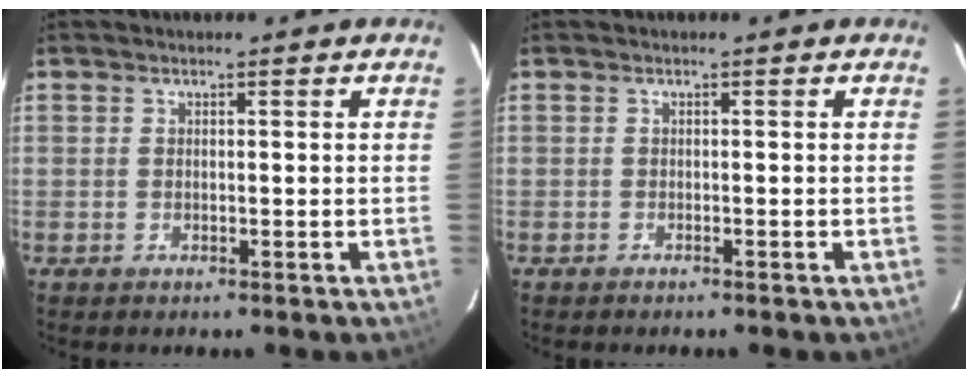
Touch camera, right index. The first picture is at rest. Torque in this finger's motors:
{"motor_torque": [0.06, -0.09, -0.07, -0.03]}